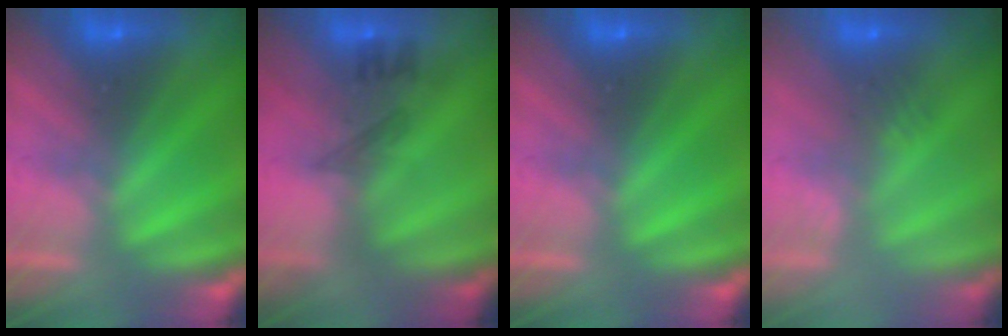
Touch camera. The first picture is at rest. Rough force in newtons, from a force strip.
{"total": 2.3}
{"total": 0.0}
{"total": 2.4}